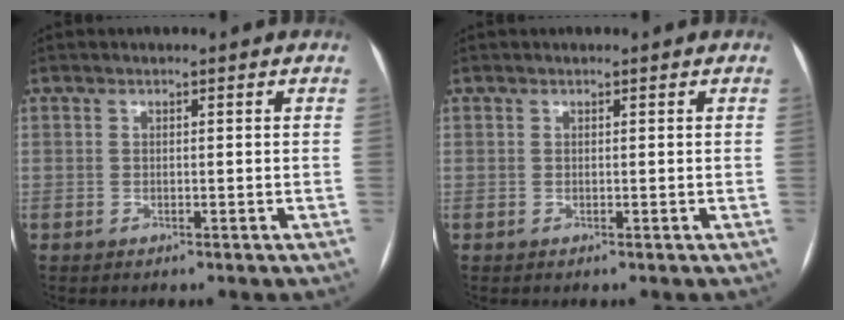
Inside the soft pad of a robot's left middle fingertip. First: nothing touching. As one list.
[{"total": 0.0}]